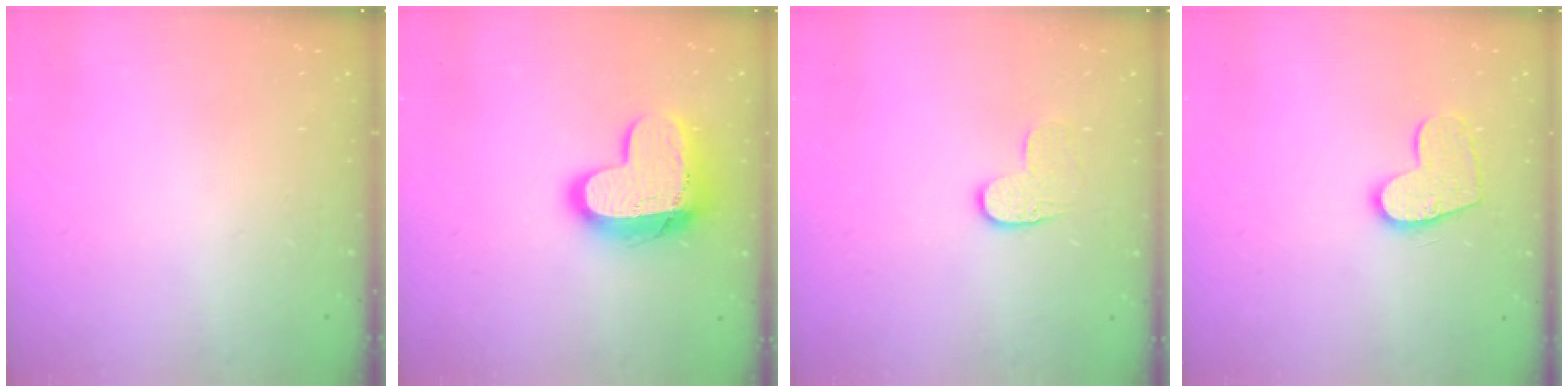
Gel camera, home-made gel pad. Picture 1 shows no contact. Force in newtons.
{"total": 15.1, "press": 15.0, "slide": 1.2}
{"total": 6.7, "press": 6.7, "slide": 0.5}
{"total": 11.4, "press": 11.3, "slide": 0.6}